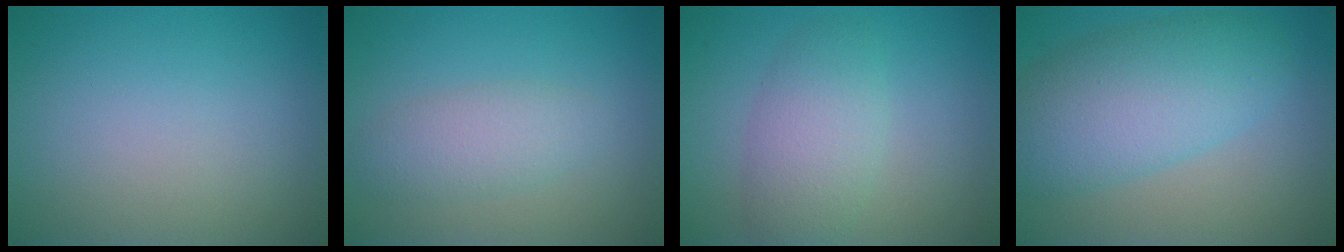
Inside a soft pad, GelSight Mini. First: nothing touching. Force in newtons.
{"total": 2.7, "press": 2.7, "slide": 0.0}
{"total": 4.0, "press": 4.0, "slide": 0.2}
{"total": 7.4, "press": 7.4, "slide": 0.5}